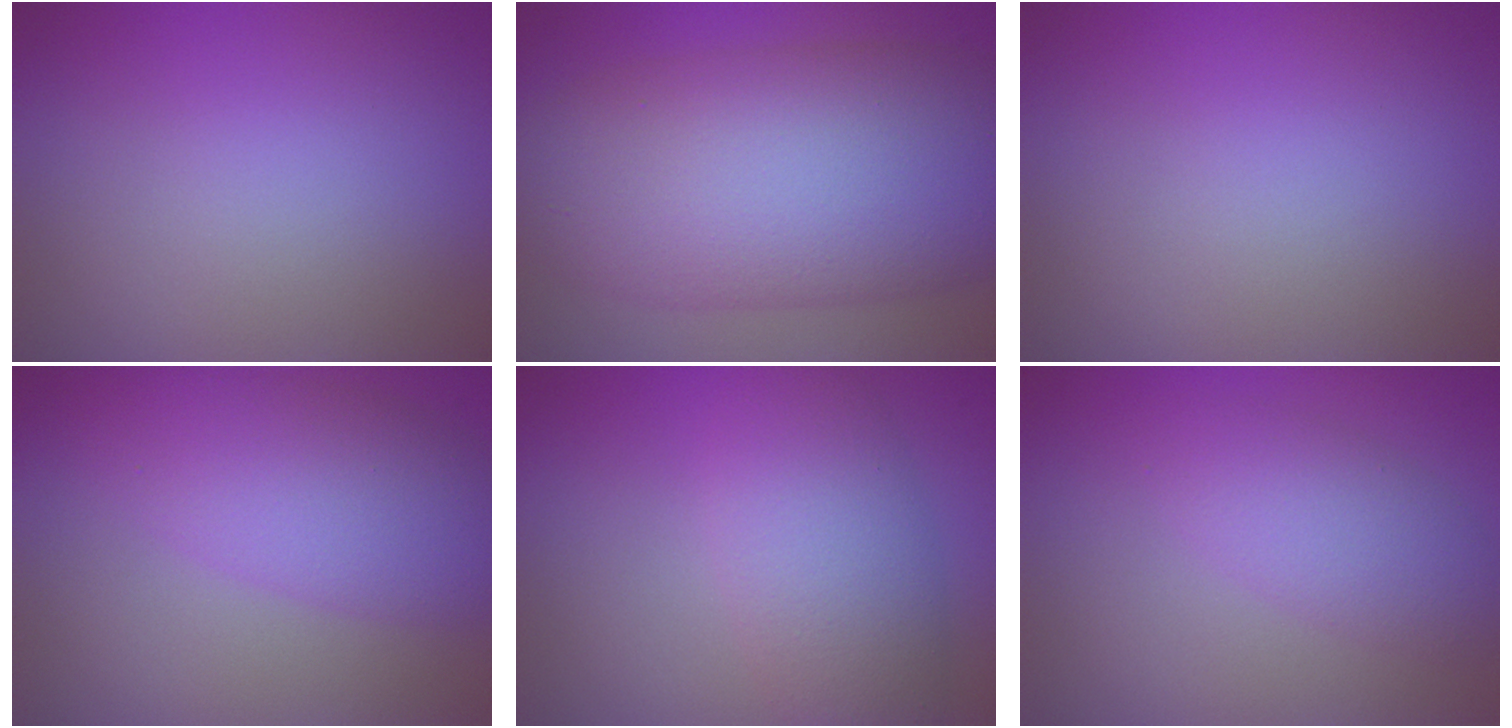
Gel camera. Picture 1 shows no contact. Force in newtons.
{"total": 13.7, "press": 13.7, "slide": 0.2}
{"total": 0.0}
{"total": 5.9, "press": 5.9, "slide": 0.1}
{"total": 5.1, "press": 5.1, "slide": 0.1}
{"total": 3.3, "press": 3.3, "slide": 0.0}